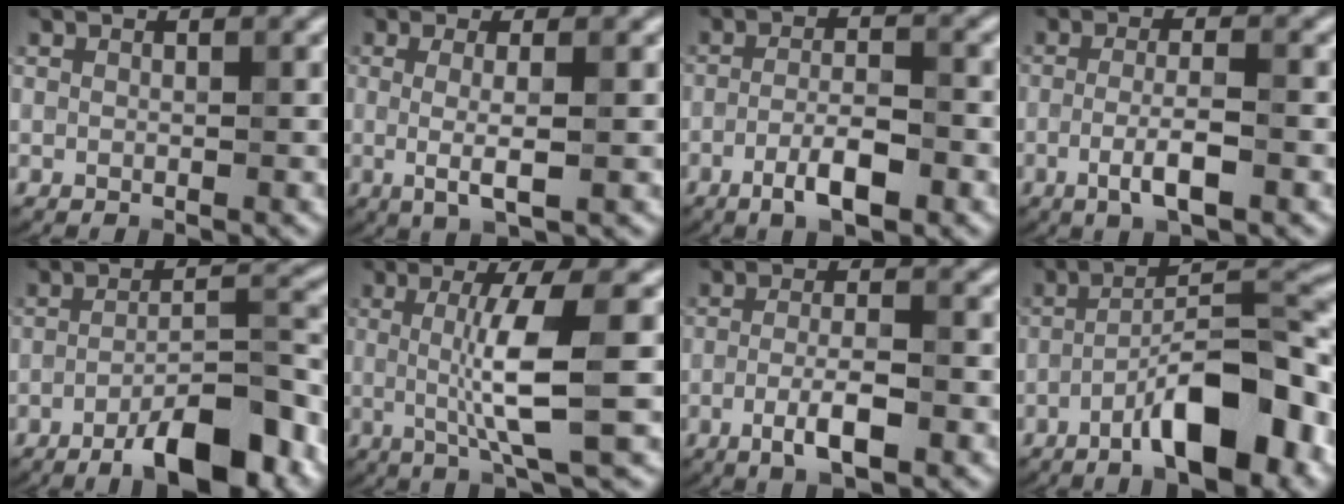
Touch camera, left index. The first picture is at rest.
{"total": 3.4, "force": [-0.1, 0.8, 3.4], "torque": [-0.060, -0.007, -0.003]}
{"total": 4.2, "force": [-2.1, 1.0, 3.4], "torque": [-0.065, 0.006, -0.041]}
{"total": 3.7, "force": [-1.4, 0.7, 3.4], "torque": [-0.061, 0.004, -0.030]}
{"total": 9.1, "force": [-5.8, 2.1, 6.8], "torque": [-0.098, 0.014, -0.092]}
{"total": 6.6, "force": [0.0, 1.0, 6.5], "torque": [-0.113, -0.001, 0.002]}
{"total": 4.0, "force": [-1.8, 0.9, 3.5], "torque": [-0.065, 0.003, -0.035]}
{"total": 10.3, "force": [-5.2, 2.6, 8.5], "torque": [-0.124, 0.024, -0.089]}